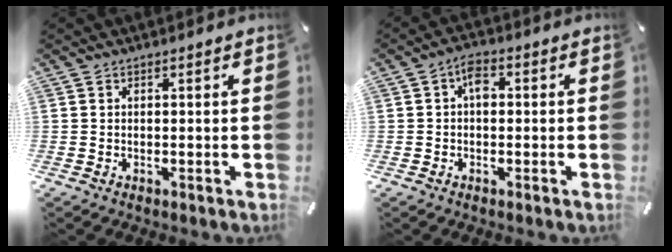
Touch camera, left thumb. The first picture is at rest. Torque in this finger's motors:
{"motor_torque": [0.87, 0.87, 0.63, -0.03, 0.25]}